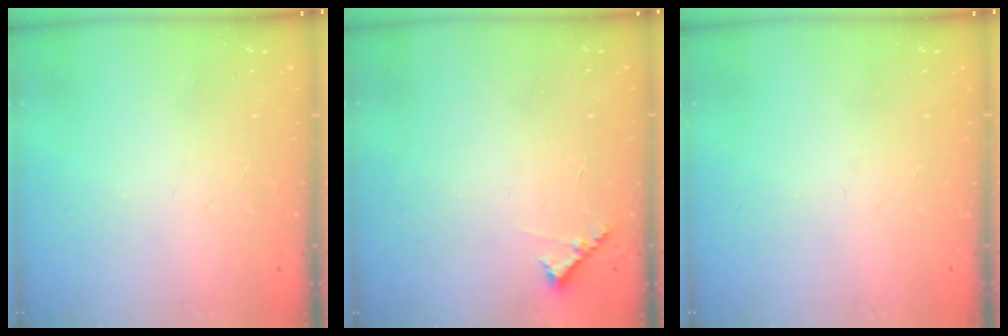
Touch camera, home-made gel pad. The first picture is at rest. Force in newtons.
{"total": 5.8, "press": 5.8, "slide": 0.5}
{"total": 0.0}